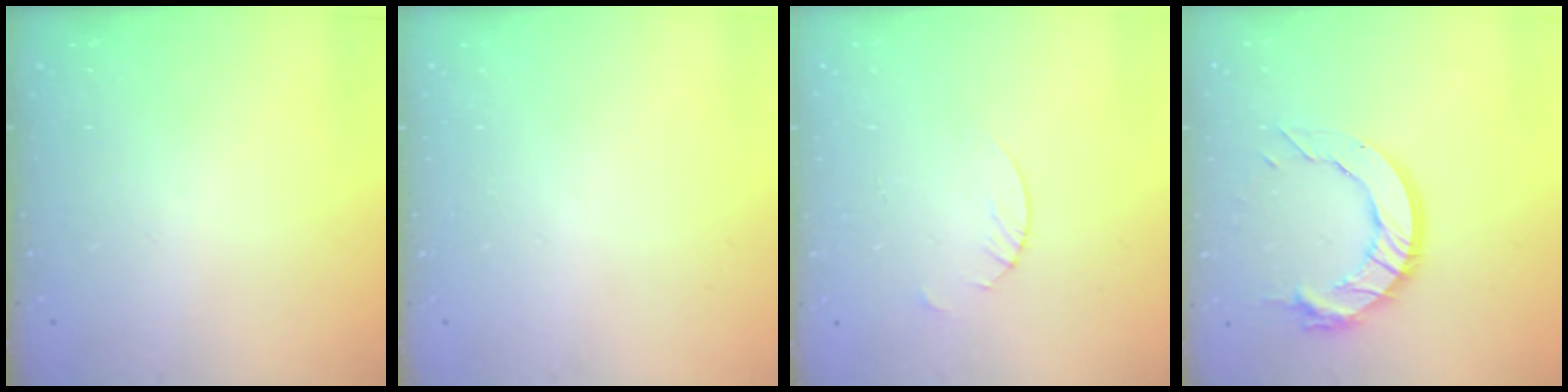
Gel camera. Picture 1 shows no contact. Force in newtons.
{"total": 0.0}
{"total": 1.8, "press": 1.8, "slide": 0.2}
{"total": 13.0, "press": 12.9, "slide": 1.2}